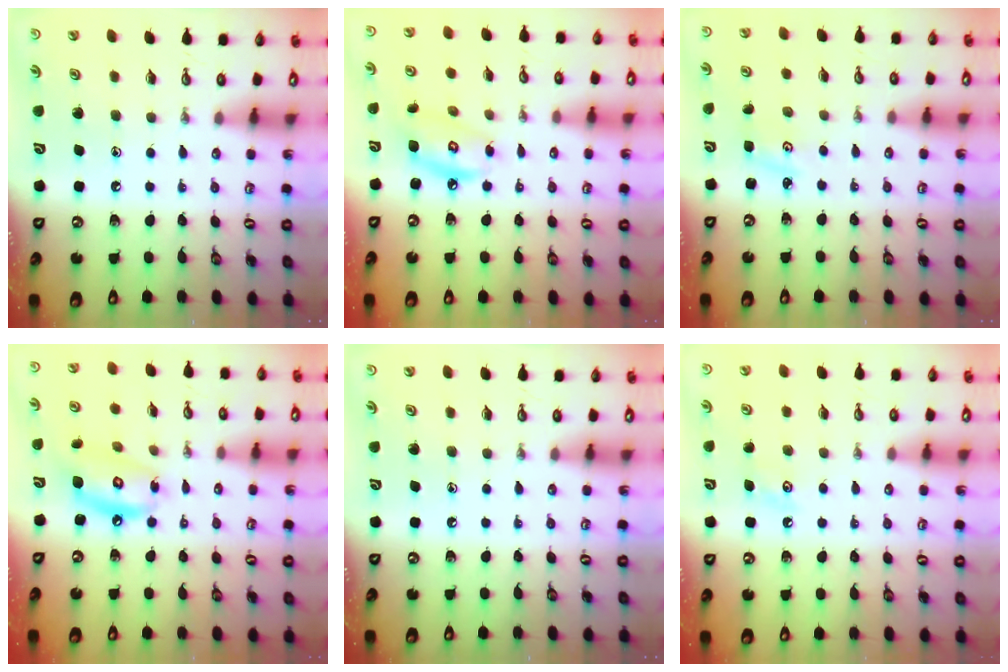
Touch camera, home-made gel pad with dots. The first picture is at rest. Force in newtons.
{"total": 7.8, "press": 7.8, "slide": 0.7}
{"total": 2.0, "press": 2.0, "slide": 0.3}
{"total": 11.2, "press": 11.1, "slide": 1.2}
{"total": 0.0}
{"total": 3.5, "press": 3.5, "slide": 0.4}